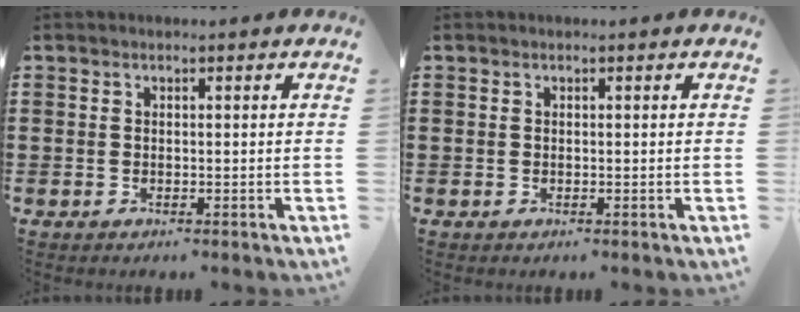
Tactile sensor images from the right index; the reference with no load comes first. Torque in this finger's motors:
{"motor_torque": [-0.06, -0.03, 0.00, 0.00]}